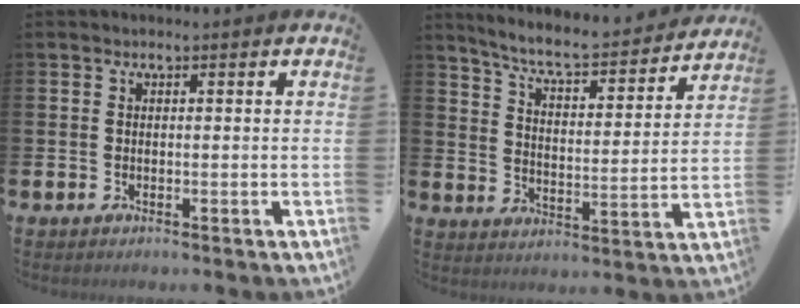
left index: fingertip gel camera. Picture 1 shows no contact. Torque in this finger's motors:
{"motor_torque": [0.89, -0.88, 0.33, 0.15]}